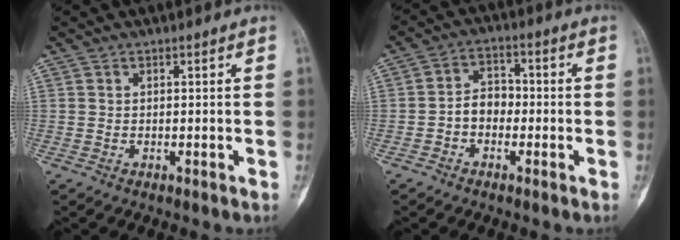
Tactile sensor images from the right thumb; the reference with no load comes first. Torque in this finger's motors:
{"motor_torque": [0.03, 0.03, 0.66, -0.04, 0.02]}